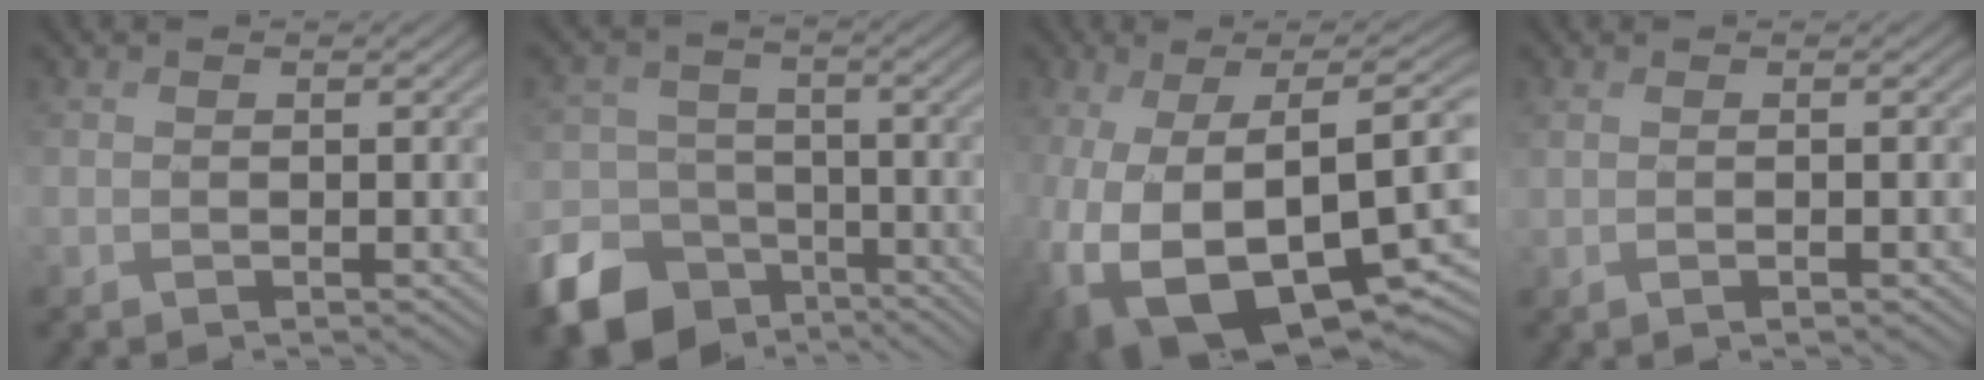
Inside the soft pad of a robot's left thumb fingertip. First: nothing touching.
{"total": 11.8, "force": [-7.5, 8.0, 4.5], "torque": [-0.121, -0.034, -0.132]}
{"total": 17.5, "force": [-4.8, 9.8, 13.7], "torque": [-0.261, -0.038, -0.040]}
{"total": 2.4, "force": [0.1, 0.6, 2.3], "torque": [-0.032, 0.003, -0.003]}